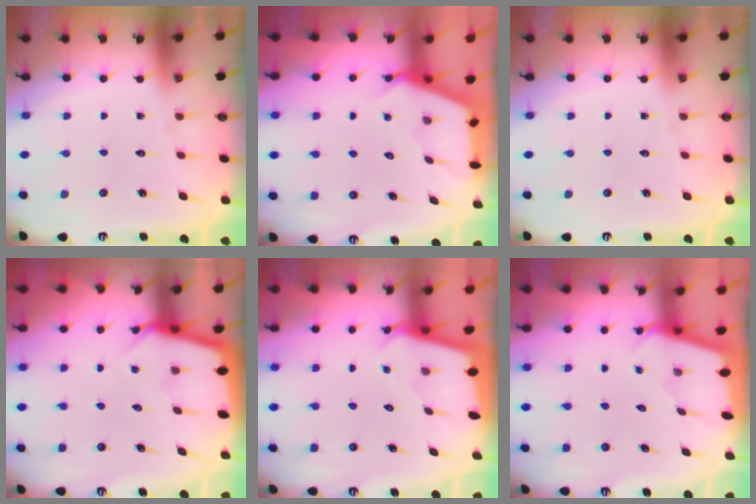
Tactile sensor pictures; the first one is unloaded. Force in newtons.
{"total": 2.6, "press": 2.6, "slide": 0.3}
{"total": 0.0}
{"total": 3.7, "press": 3.7, "slide": 0.3}
{"total": 2.4, "press": 2.4, "slide": 0.1}
{"total": 1.6, "press": 1.5, "slide": 0.2}